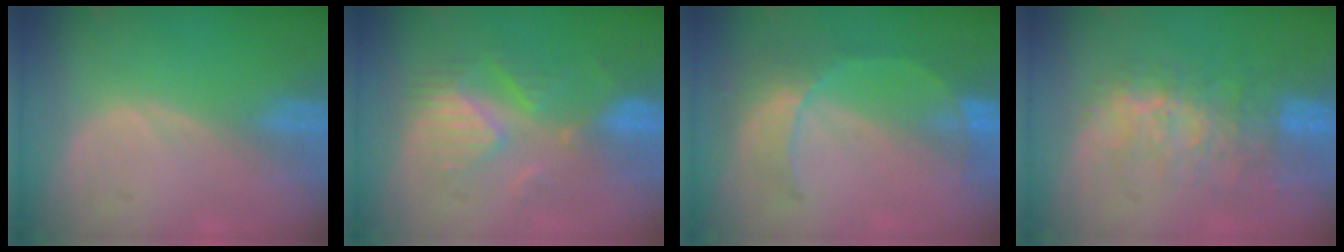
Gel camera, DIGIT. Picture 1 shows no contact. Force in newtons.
{"total": 8.3, "press": 8.0, "slide": 2.3}
{"total": 8.0, "press": 7.0, "slide": 3.8}
{"total": 9.7, "press": 8.4, "slide": 4.8}